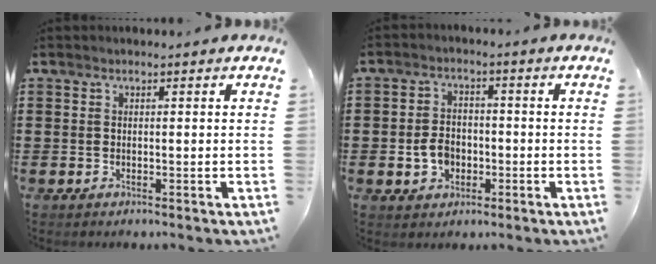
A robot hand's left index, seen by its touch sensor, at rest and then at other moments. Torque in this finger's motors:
{"motor_torque": [0.37, 0.11, 0.25, 0.08]}